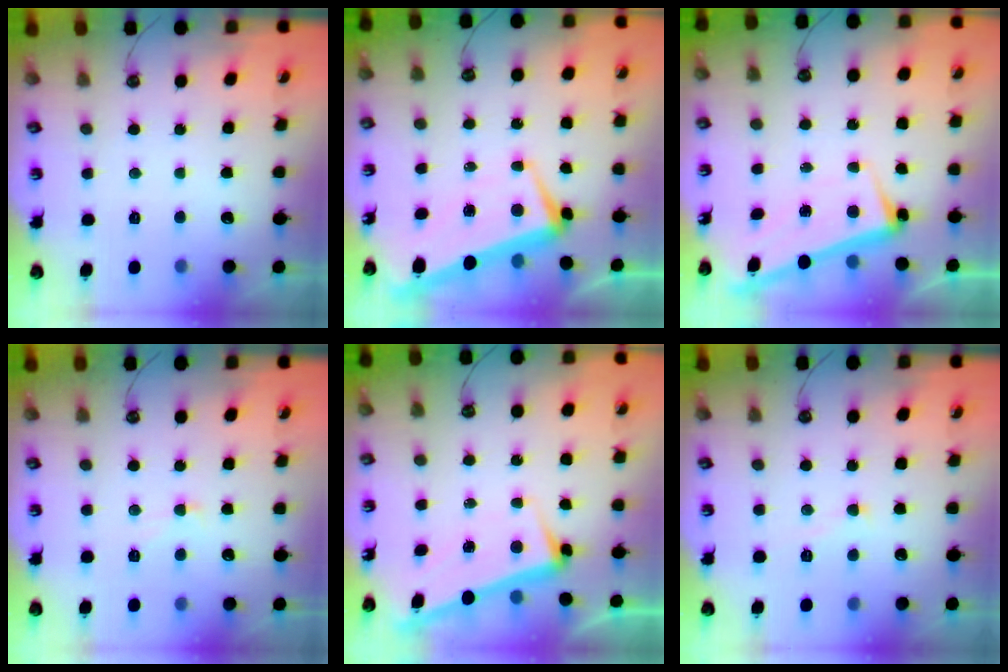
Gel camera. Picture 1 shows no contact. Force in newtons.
{"total": 1.6, "press": 1.4, "slide": 0.9}
{"total": 2.2, "press": 2.0, "slide": 0.9}
{"total": 1.6, "press": 1.5, "slide": 0.5}
{"total": 3.4, "press": 3.3, "slide": 1.0}
{"total": 2.3, "press": 2.2, "slide": 0.5}